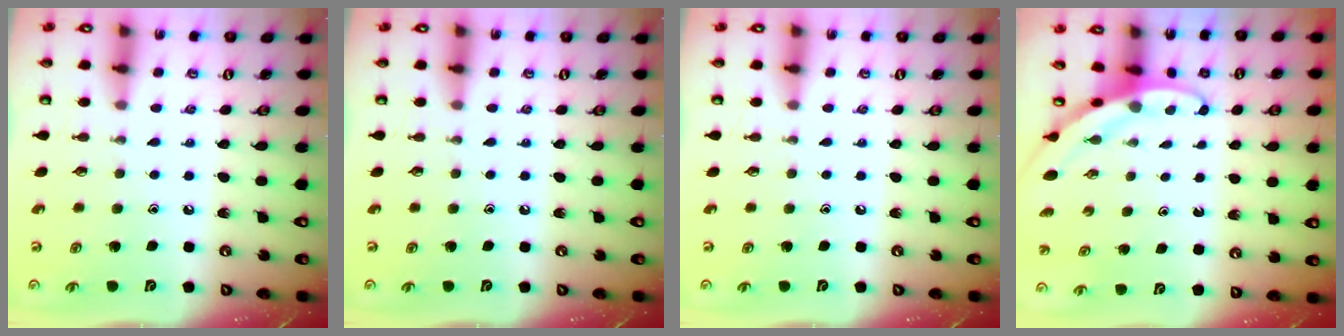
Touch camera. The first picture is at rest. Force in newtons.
{"total": 0.0}
{"total": 0.0}
{"total": 2.9, "press": 2.9, "slide": 0.2}